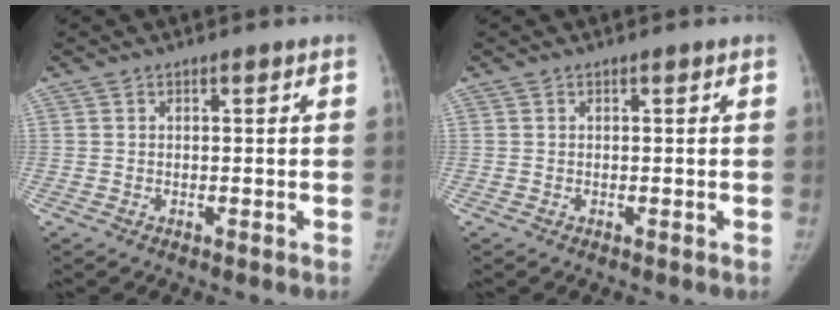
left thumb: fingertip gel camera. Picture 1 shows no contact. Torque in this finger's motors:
{"motor_torque": [-0.13, 0.09, 0.26, -0.11, 0.00]}